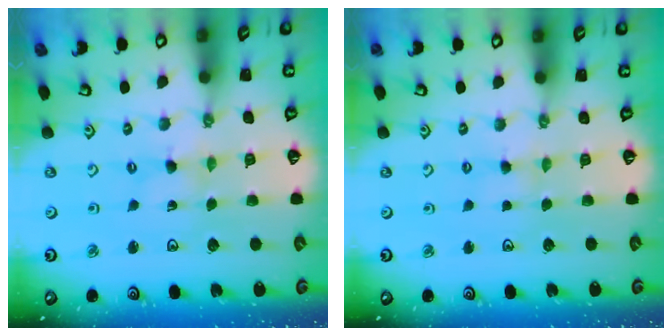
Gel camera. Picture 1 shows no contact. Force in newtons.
{"total": 1.8, "press": 1.7, "slide": 0.3}